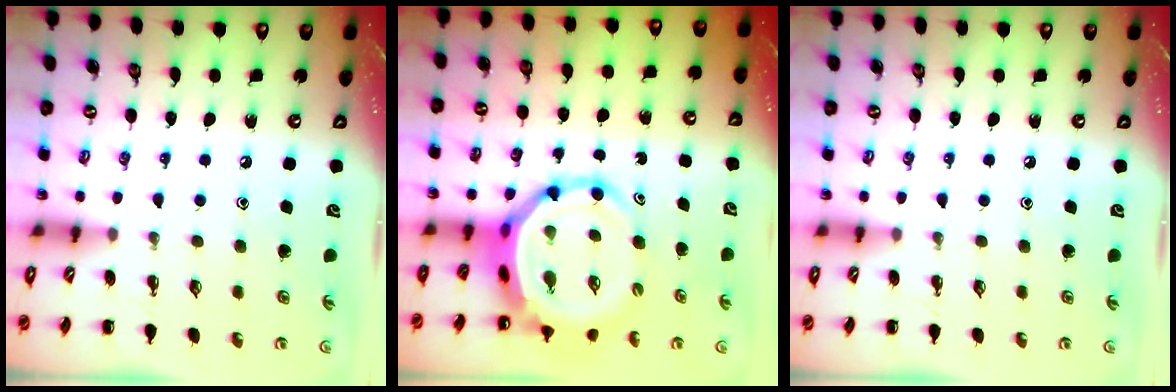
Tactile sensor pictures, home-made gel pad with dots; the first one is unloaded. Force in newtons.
{"total": 6.8, "press": 6.5, "slide": 1.9}
{"total": 0.0}